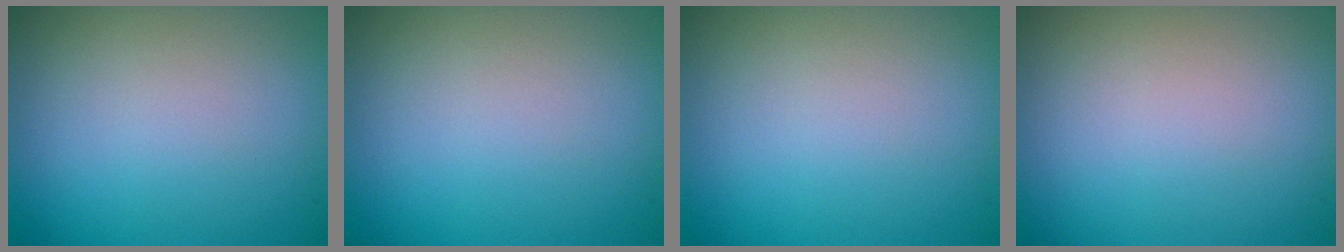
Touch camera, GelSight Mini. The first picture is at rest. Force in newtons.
{"total": 0.0}
{"total": 0.0}
{"total": 0.0}